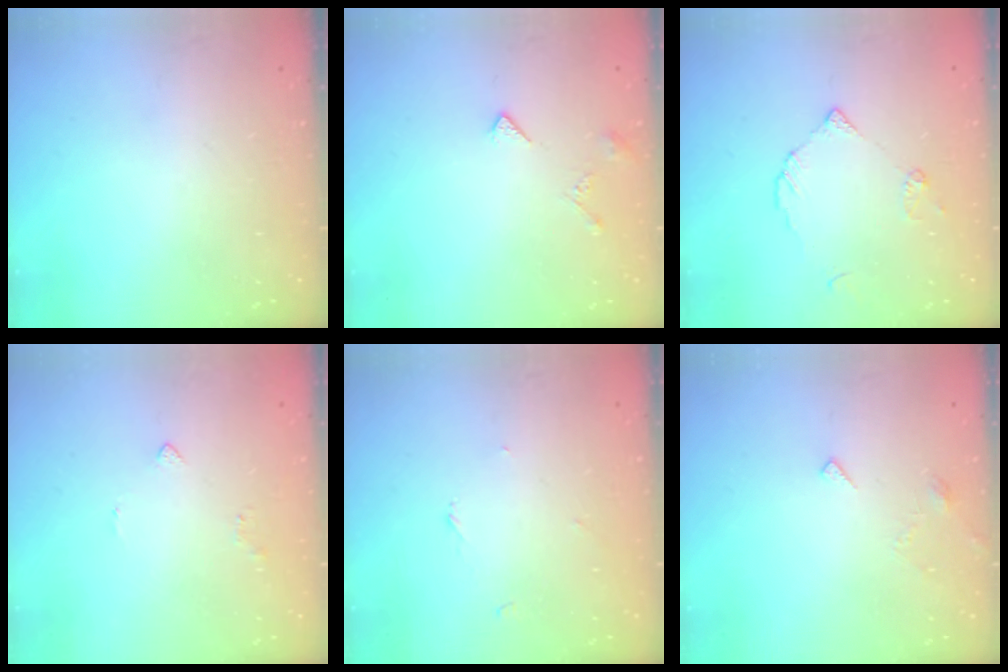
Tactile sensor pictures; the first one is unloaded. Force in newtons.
{"total": 4.9, "press": 4.8, "slide": 1.0}
{"total": 4.4, "press": 4.4, "slide": 0.6}
{"total": 2.2, "press": 2.1, "slide": 0.5}
{"total": 2.5, "press": 2.5, "slide": 0.3}
{"total": 4.1, "press": 4.1, "slide": 0.4}